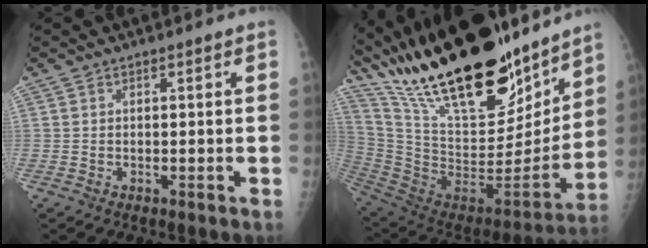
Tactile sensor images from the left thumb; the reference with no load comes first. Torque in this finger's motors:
{"motor_torque": [2.52, 2.49, 1.37, -1.39, 0.21]}